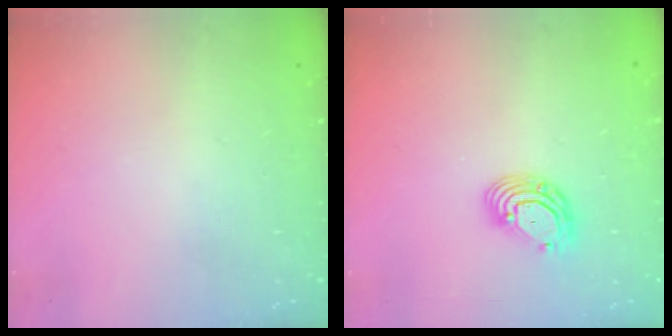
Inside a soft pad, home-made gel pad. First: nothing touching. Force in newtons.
{"total": 7.3, "press": 7.2, "slide": 1.3}